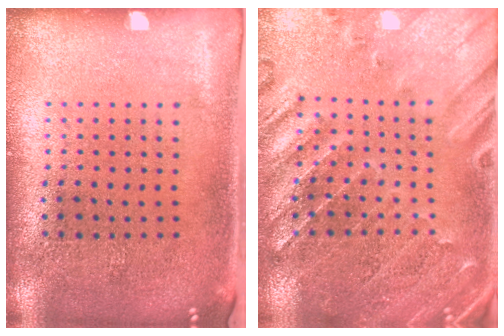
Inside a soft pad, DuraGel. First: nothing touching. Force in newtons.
{"total": 0.8, "press": 0.7, "slide": 0.3}